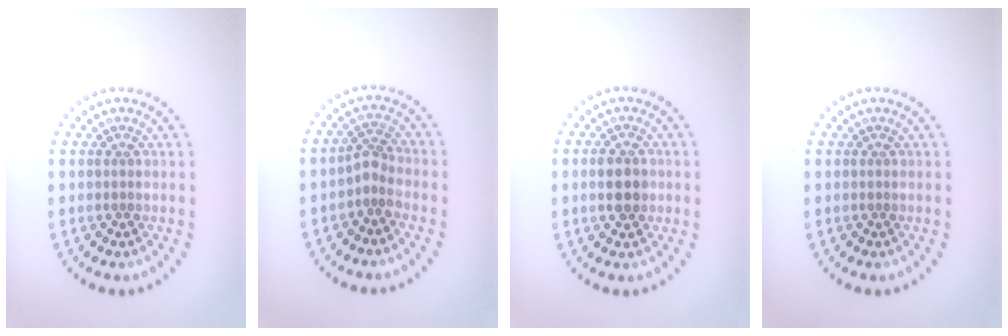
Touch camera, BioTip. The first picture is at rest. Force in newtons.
{"total": 1.9, "press": 1.4, "slide": 1.3}
{"total": 2.7, "press": 2.7, "slide": 0.2}
{"total": 0.0}